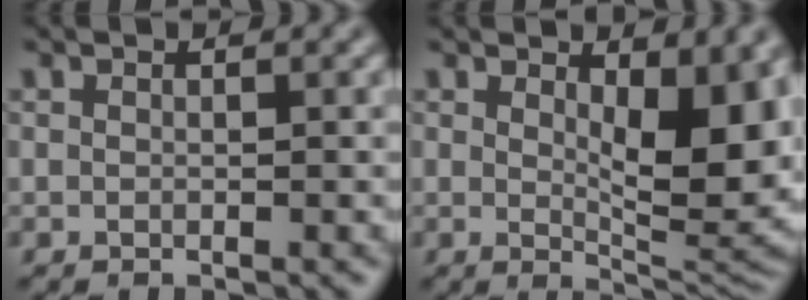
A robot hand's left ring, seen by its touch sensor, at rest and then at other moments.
{"total": 8.4, "force": [1.8, 2.9, 7.7], "torque": [-0.106, -0.009, 0.033]}